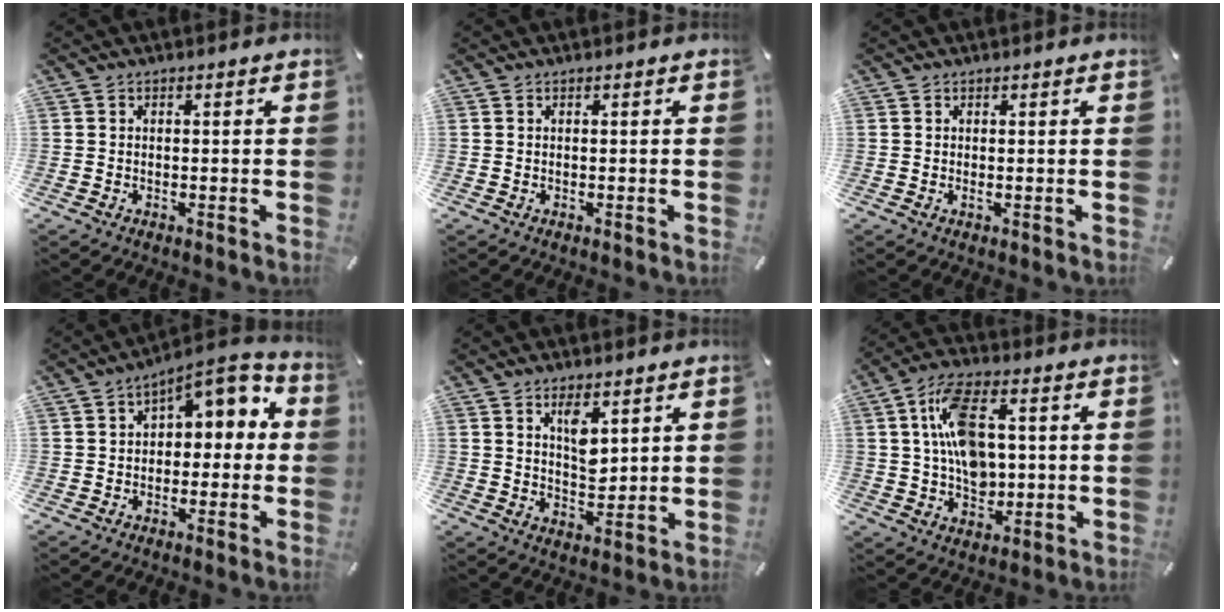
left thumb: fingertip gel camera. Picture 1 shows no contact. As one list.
[{"total": 0.0}, {"total": 0.7, "force": [0.1, 0.0, 0.6], "torque": [-0.011, -0.004, 0.002]}, {"total": 7.7, "force": [2.7, 4.6, 5.5], "torque": [-0.072, -0.021, 0.038]}, {"total": 6.5, "force": [3.4, 3.6, 4.2], "torque": [-0.054, -0.019, 0.055]}, {"total": 12.8, "force": [1.6, 8.7, 9.3], "torque": [-0.165, 0.010, 0.028]}]